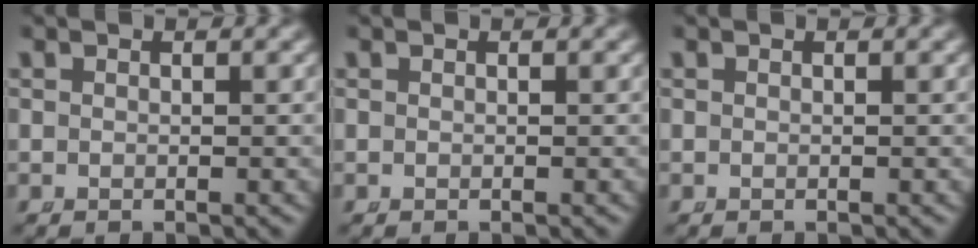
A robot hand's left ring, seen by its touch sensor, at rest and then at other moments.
{"total": 0.0}
{"total": 0.0}